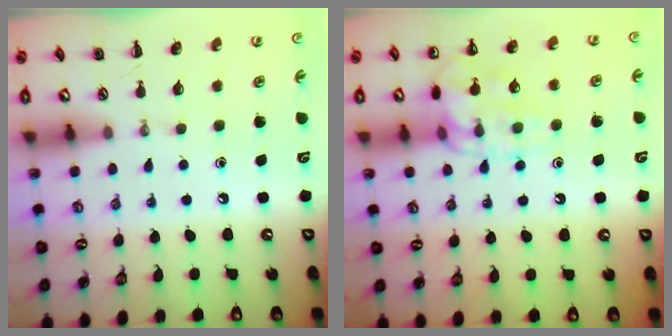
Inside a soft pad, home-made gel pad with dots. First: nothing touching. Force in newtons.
{"total": 13.1, "press": 13.1, "slide": 0.4}